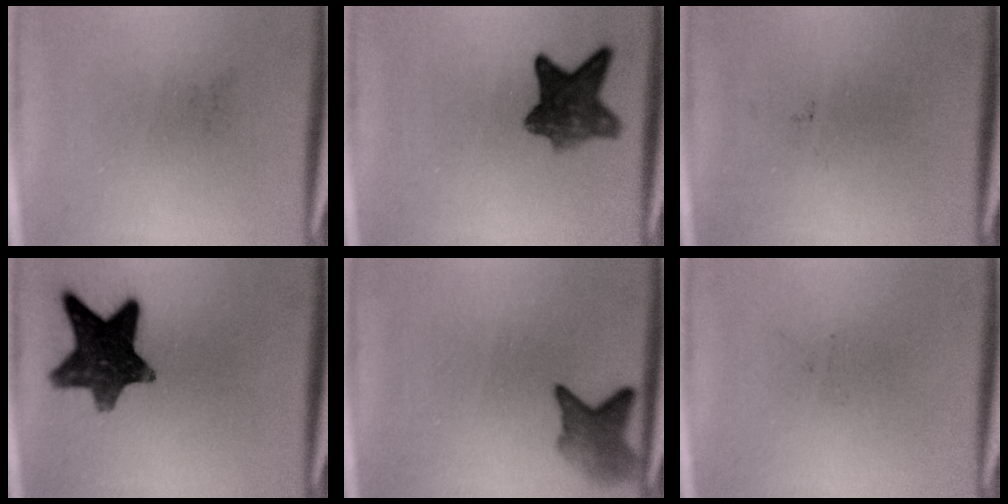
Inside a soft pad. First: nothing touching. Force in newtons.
{"total": 7.6}
{"total": 0.0}
{"total": 12.6}
{"total": 4.1}
{"total": 0.0}